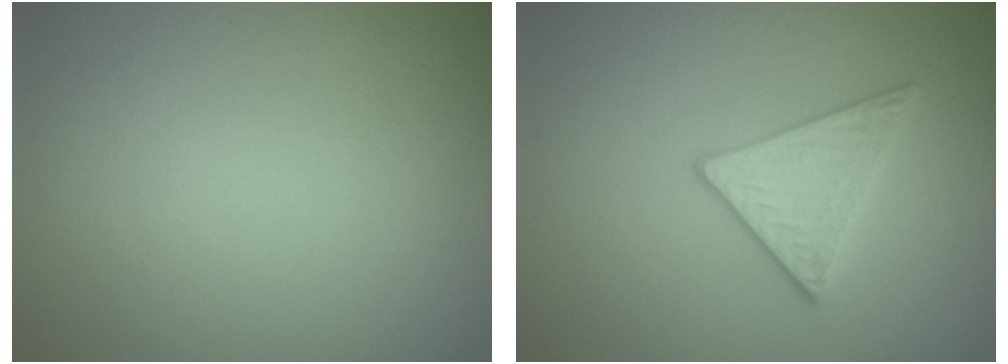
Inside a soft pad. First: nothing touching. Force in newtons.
{"total": 2.9, "press": 2.9, "slide": 0.4}